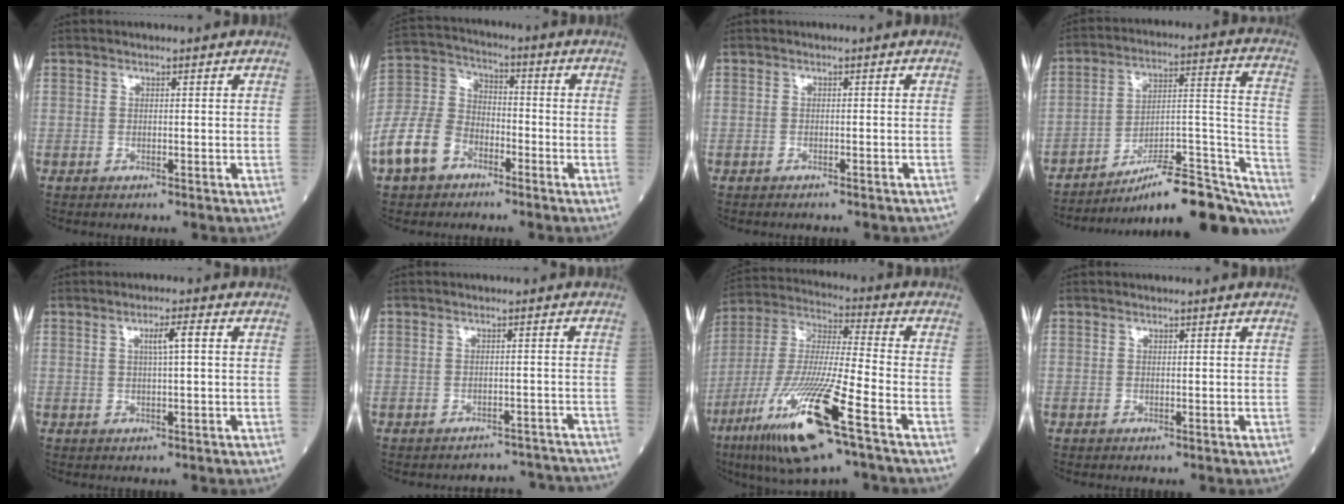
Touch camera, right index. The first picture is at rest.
{"total": 10.8, "force": [-6.0, 7.2, 5.3], "torque": [-0.141, 0.010, -0.120]}
{"total": 2.7, "force": [-2.4, 0.6, 1.0], "torque": [-0.016, -0.005, -0.026]}
{"total": 23.6, "force": [-19.4, 4.0, 12.8], "torque": [-0.099, 0.039, -0.279]}
{"total": 3.0, "force": [0.7, 0.0, 2.9], "torque": [-0.051, 0.005, 0.012]}
{"total": 8.5, "force": [-8.3, 1.8, -0.2], "torque": [0.013, 0.021, -0.082]}
{"total": 18.7, "force": [-9.3, 1.1, 16.2], "torque": [-0.353, -0.045, -0.175]}
{"total": 0.0}